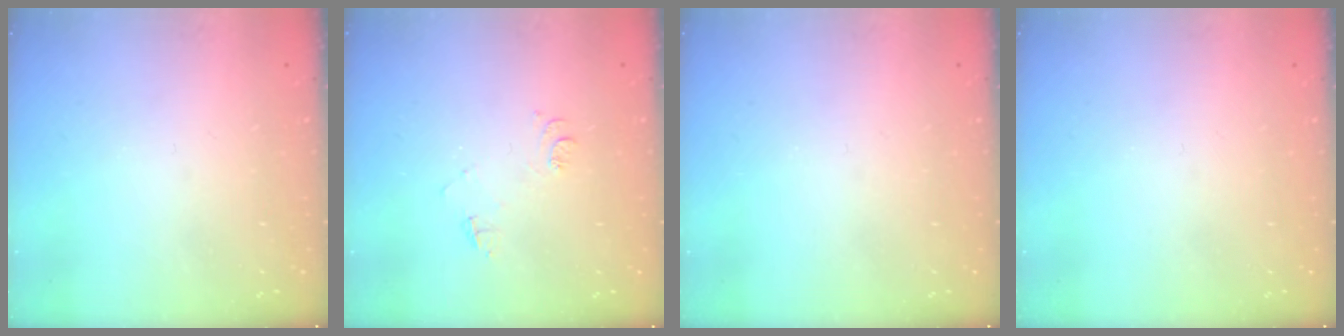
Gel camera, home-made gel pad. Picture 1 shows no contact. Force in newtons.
{"total": 7.2, "press": 7.1, "slide": 0.7}
{"total": 0.0}
{"total": 0.0}